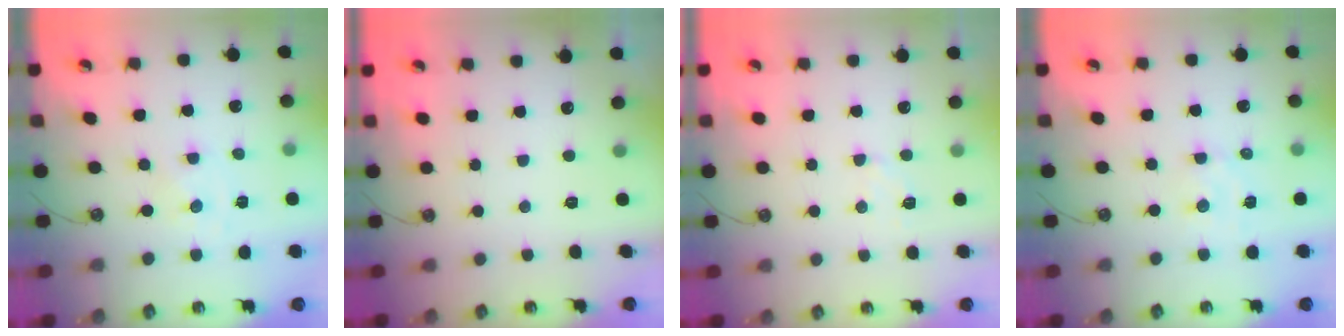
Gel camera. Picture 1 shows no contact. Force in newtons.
{"total": 0.0}
{"total": 3.0, "press": 3.0, "slide": 0.5}
{"total": 2.6, "press": 2.6, "slide": 0.6}